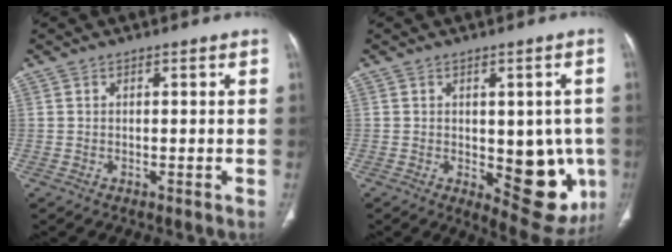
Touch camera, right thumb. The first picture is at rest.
{"total": 14.1, "force": [-2.6, 6.9, 12.0], "torque": [-0.101, -0.016, -0.014]}